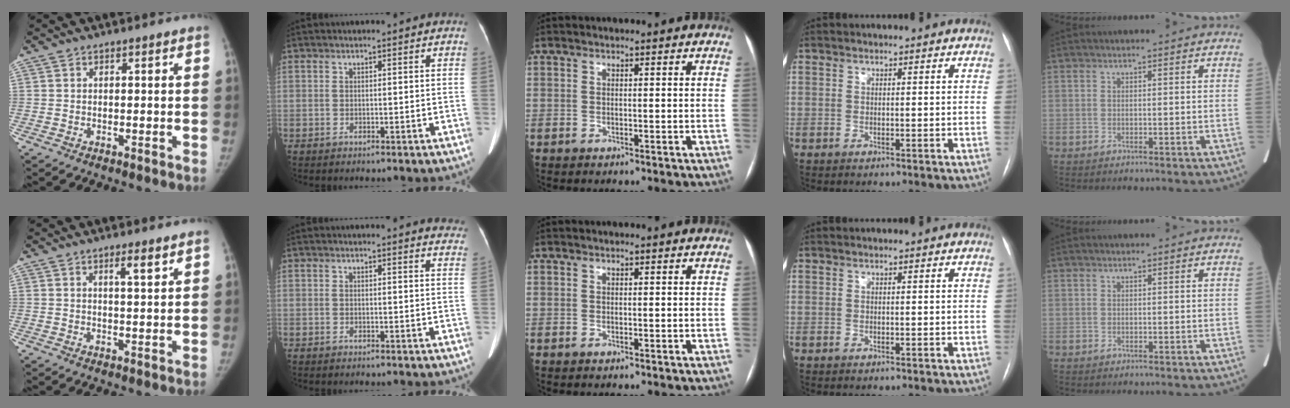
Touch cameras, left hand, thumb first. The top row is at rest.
{"thumb": {"total": 3.3, "force": [2.0, 0.5, 2.5], "torque": [-0.038, -0.015, 0.034]}, "index": {"total": 8.1, "force": [7.9, 1.2, 1.2], "torque": [0.015, -0.029, 0.050]}}